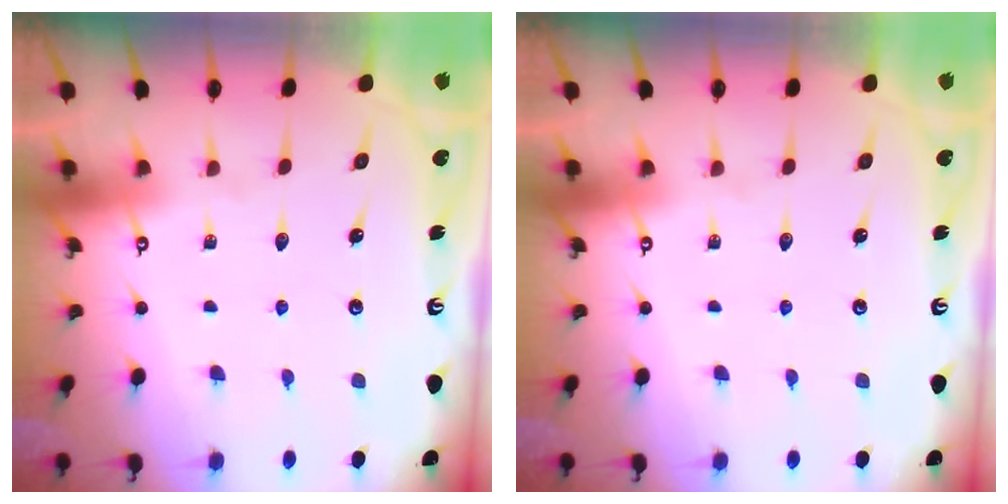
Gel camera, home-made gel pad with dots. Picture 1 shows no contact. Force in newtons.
{"total": 0.0}